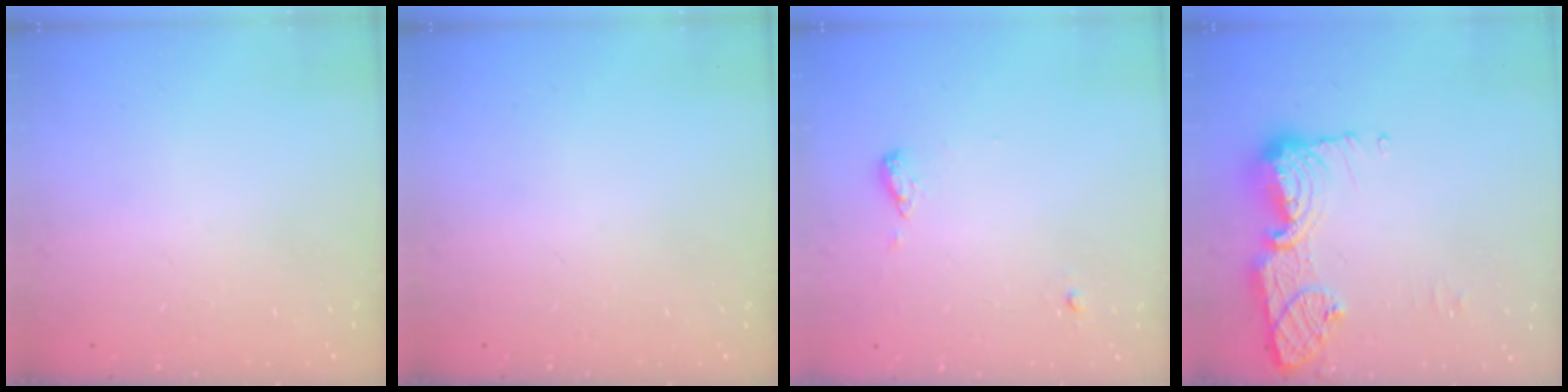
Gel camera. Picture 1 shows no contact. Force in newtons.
{"total": 0.0}
{"total": 7.0, "press": 6.3, "slide": 2.9}
{"total": 13.4, "press": 13.4, "slide": 1.3}